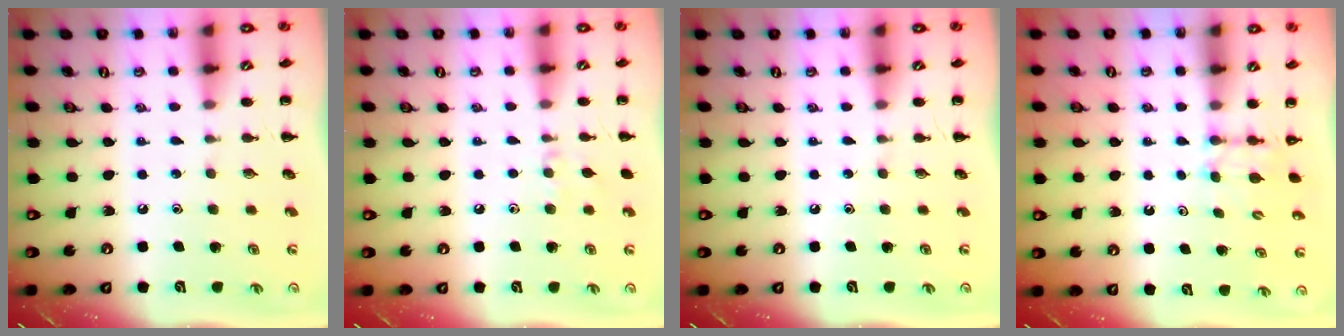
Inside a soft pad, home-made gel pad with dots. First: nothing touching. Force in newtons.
{"total": 5.6, "press": 5.4, "slide": 1.3}
{"total": 0.0}
{"total": 3.7, "press": 3.6, "slide": 1.0}